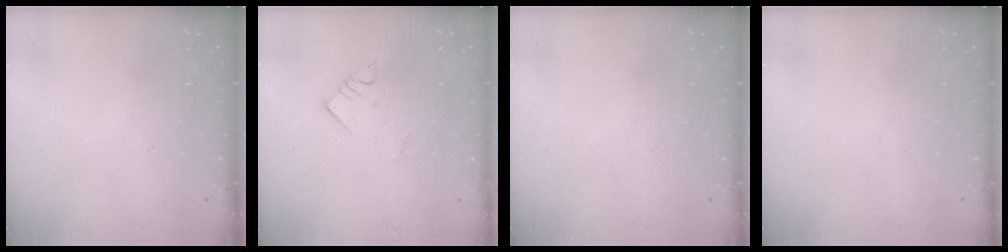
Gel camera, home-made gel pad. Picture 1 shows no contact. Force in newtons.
{"total": 3.1, "press": 3.1, "slide": 0.2}
{"total": 0.0}
{"total": 0.0}